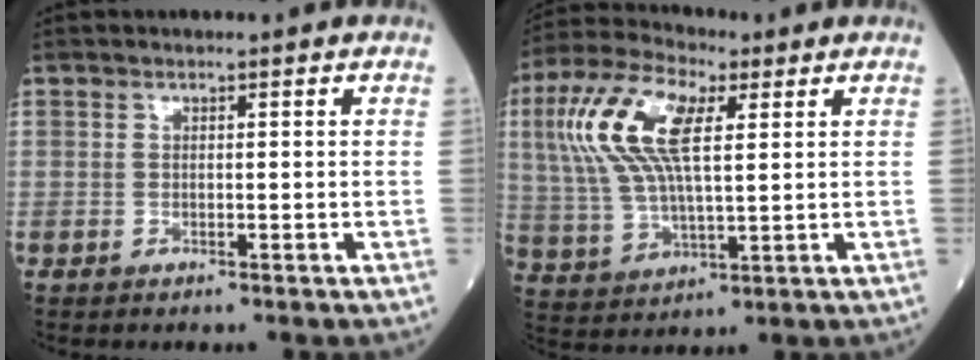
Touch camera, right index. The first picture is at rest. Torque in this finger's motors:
{"motor_torque": [1.34, 0.16, 0.63, 0.21]}